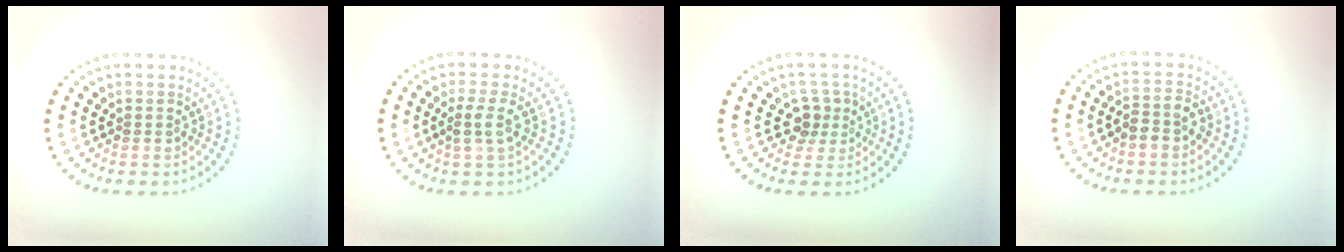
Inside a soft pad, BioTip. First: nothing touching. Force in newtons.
{"total": 1.9, "press": 1.5, "slide": 1.2}
{"total": 2.3, "press": 1.8, "slide": 1.4}
{"total": 2.0, "press": 1.8, "slide": 0.9}